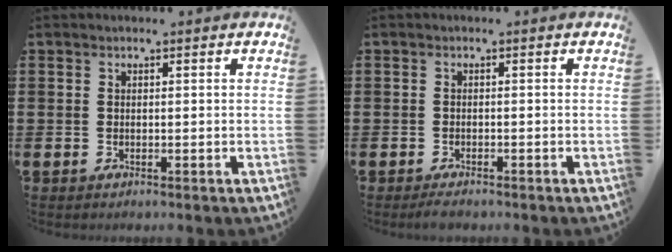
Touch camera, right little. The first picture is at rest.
{"total": 0.9, "force": [-0.8, 0.2, 0.4], "torque": [-0.010, 0.000, -0.016]}